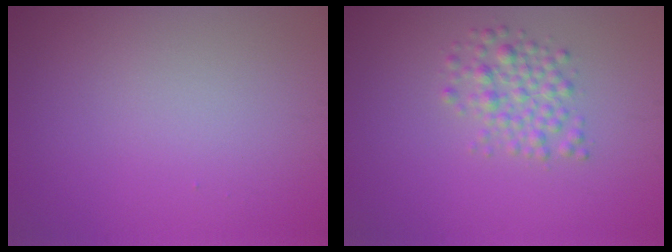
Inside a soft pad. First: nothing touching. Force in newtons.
{"total": 2.7, "press": 2.7, "slide": 0.1}